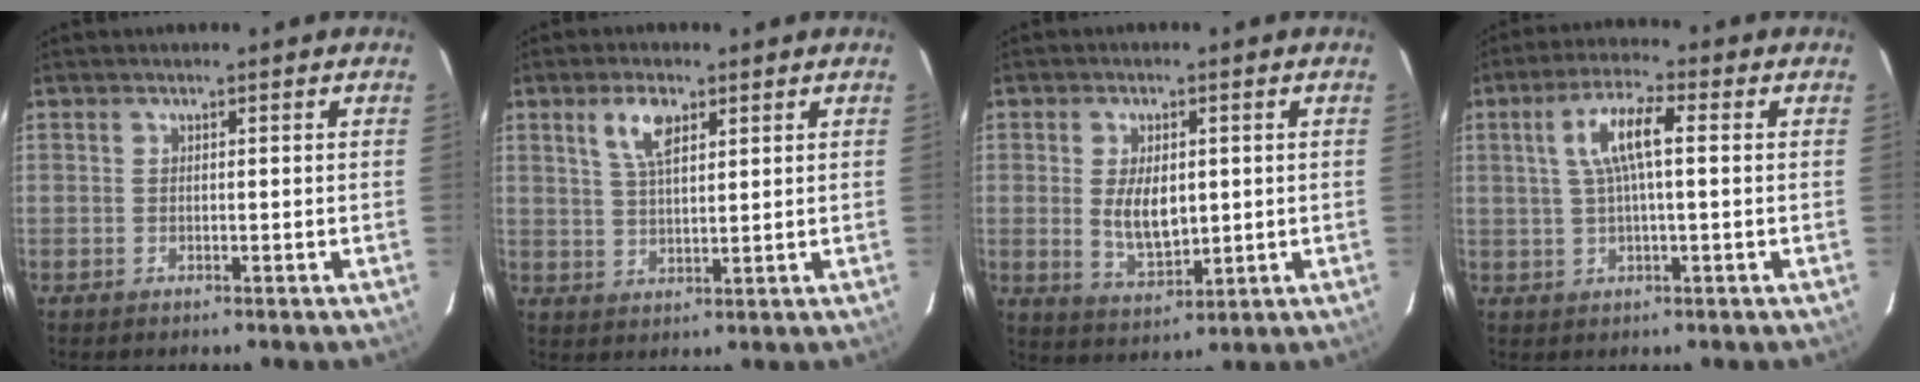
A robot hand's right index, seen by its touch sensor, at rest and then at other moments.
{"total": 5.7, "force": [3.1, 2.4, 4.2], "torque": [-0.079, 0.008, 0.061]}
{"total": 7.5, "force": [0.3, 4.0, 6.3], "torque": [-0.120, -0.007, 0.016]}
{"total": 7.5, "force": [1.4, 1.5, 7.2], "torque": [-0.138, 0.011, 0.028]}